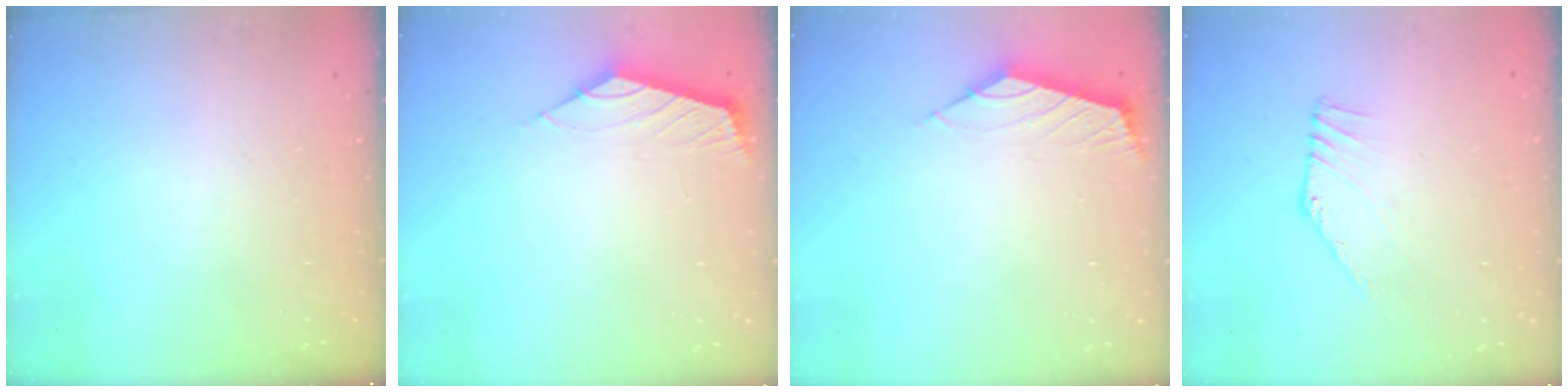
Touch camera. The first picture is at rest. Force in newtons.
{"total": 2.4, "press": 2.3, "slide": 0.4}
{"total": 2.3, "press": 2.3, "slide": 0.6}
{"total": 3.5, "press": 3.5, "slide": 0.1}